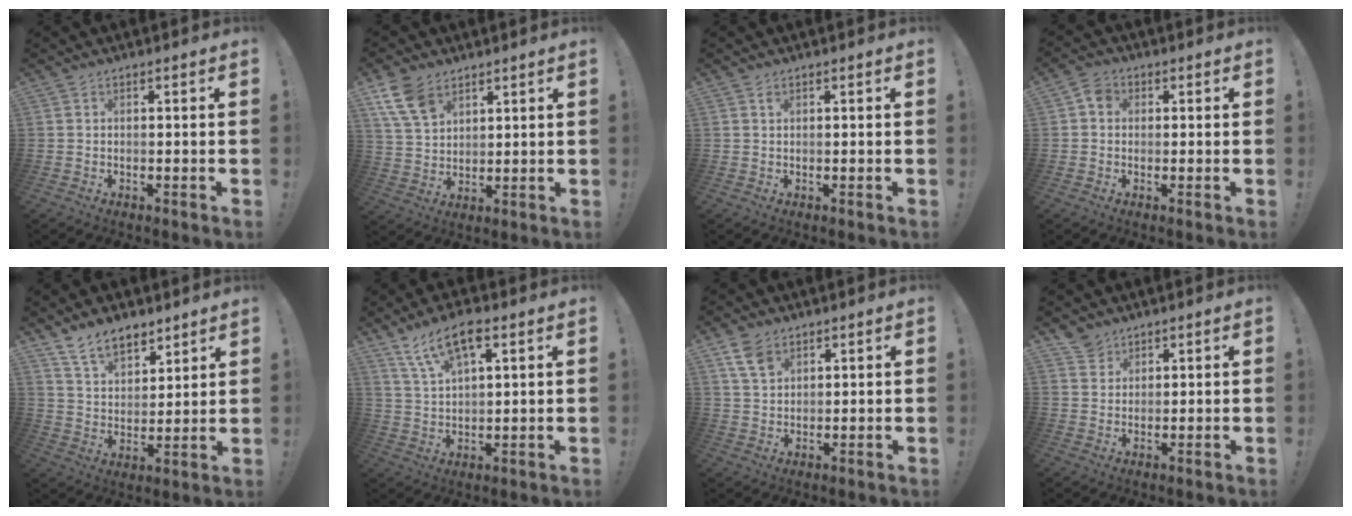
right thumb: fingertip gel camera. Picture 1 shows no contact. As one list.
[{"total": 11.2, "force": [6.8, 7.1, 5.3], "torque": [-0.103, -0.024, 0.136]}, {"total": 0.9, "force": [0.6, 0.4, 0.5], "torque": [-0.006, -0.001, 0.009]}, {"total": 4.1, "force": [0.7, 3.3, 2.2], "torque": [-0.040, 0.010, 0.014]}, {"total": 11.0, "force": [8.5, 5.5, 4.2], "torque": [-0.073, -0.054, 0.165]}, {"total": 10.7, "force": [6.4, 4.6, 7.3], "torque": [-0.128, -0.016, 0.116]}, {"total": 7.0, "force": [4.1, 4.4, 3.6], "torque": [-0.068, -0.012, 0.082]}, {"total": 4.2, "force": [3.2, 2.7, 0.4], "torque": [-0.007, -0.019, 0.060]}]